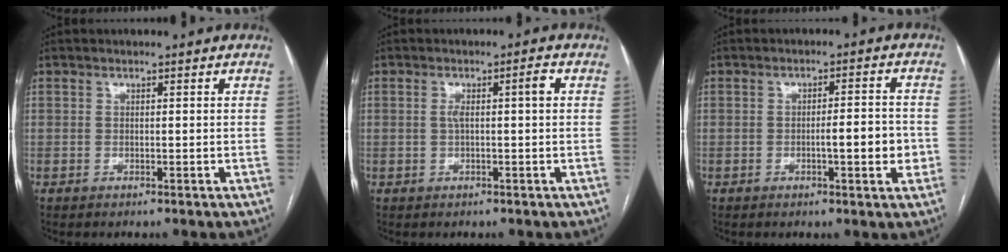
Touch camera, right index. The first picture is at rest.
{"total": 3.1, "force": [0.4, 0.3, 3.0], "torque": [-0.055, 0.012, 0.010]}
{"total": 5.5, "force": [-1.2, 1.0, 5.3], "torque": [-0.073, 0.006, -0.014]}